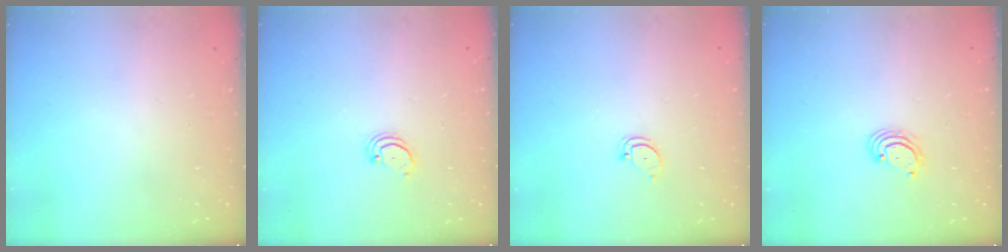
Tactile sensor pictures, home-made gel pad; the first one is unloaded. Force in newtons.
{"total": 2.2, "press": 2.2, "slide": 0.2}
{"total": 2.6, "press": 2.6, "slide": 0.0}
{"total": 2.7, "press": 2.7, "slide": 0.7}